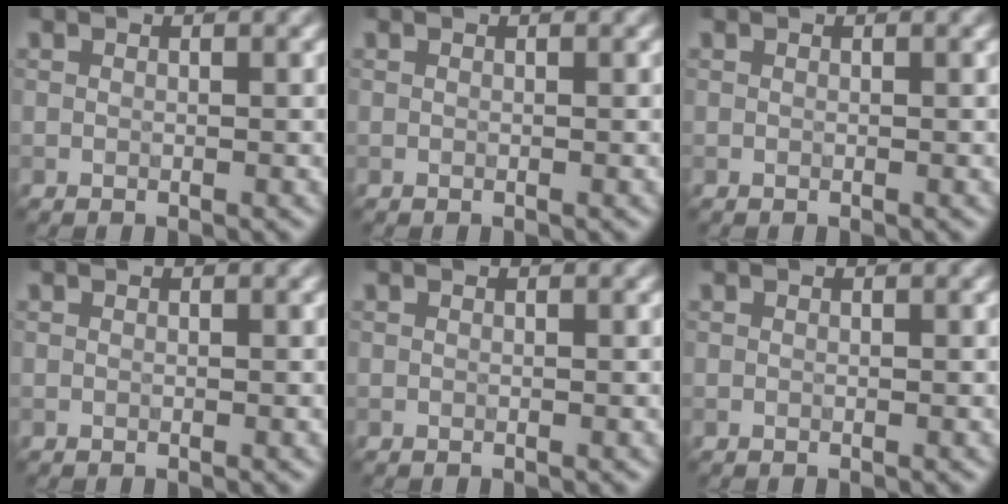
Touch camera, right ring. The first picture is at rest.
{"total": 0.0}
{"total": 0.0}
{"total": 0.0}
{"total": 0.0}
{"total": 0.0}